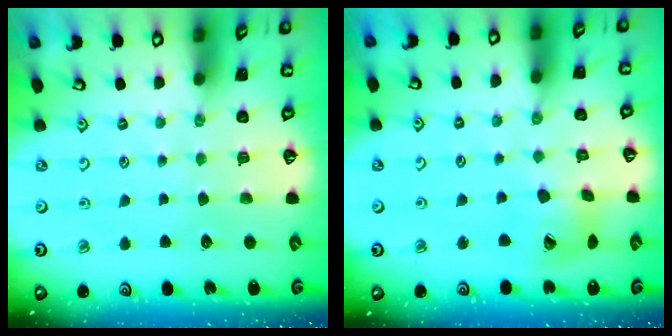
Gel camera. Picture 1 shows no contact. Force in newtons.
{"total": 12.2, "press": 12.1, "slide": 1.4}